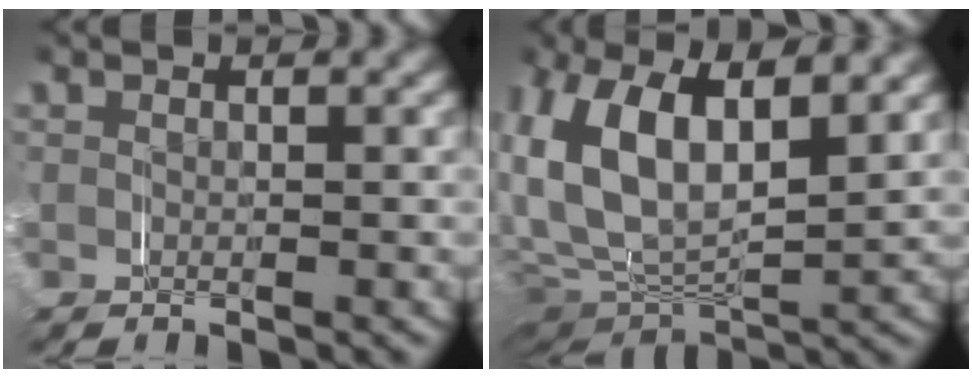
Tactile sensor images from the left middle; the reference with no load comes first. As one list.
[{"total": 8.7, "force": [2.8, 6.3, 5.4], "torque": [-0.115, 0.015, 0.030]}]